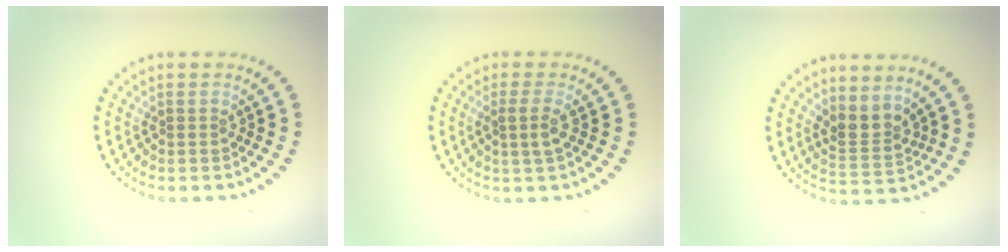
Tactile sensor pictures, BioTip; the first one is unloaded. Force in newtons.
{"total": 1.3, "press": 1.2, "slide": 0.6}
{"total": 2.6, "press": 1.9, "slide": 1.7}